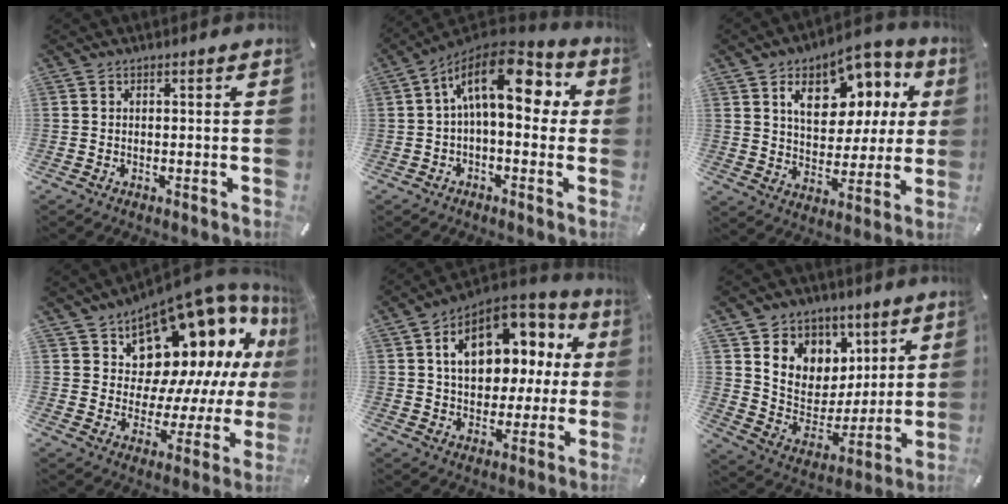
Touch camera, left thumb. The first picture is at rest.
{"total": 17.4, "force": [4.8, 8.8, 14.2], "torque": [-0.250, -0.018, 0.071]}
{"total": 14.4, "force": [7.0, 9.5, 8.2], "torque": [-0.126, -0.030, 0.123]}
{"total": 17.2, "force": [11.2, 10.5, 7.6], "torque": [-0.092, -0.119, 0.203]}
{"total": 16.5, "force": [5.2, 11.3, 10.8], "torque": [-0.163, -0.017, 0.096]}
{"total": 9.7, "force": [4.1, 8.8, 0.4], "torque": [-0.014, -0.047, 0.086]}